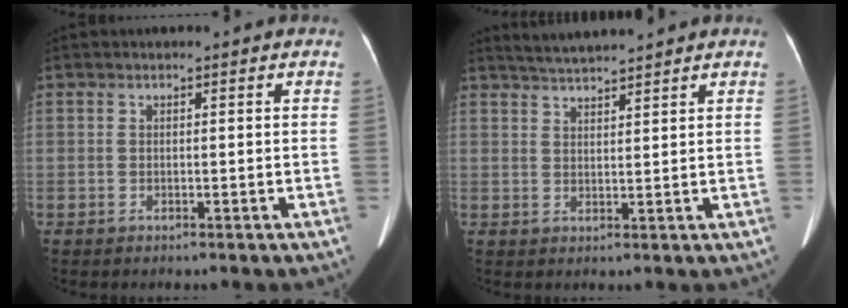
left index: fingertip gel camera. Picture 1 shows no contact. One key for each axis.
{"total": 4.7, "fx": 4.5, "fy": -0.6, "fz": 1.3, "tx": -0.028, "ty": 0.020, "tz": 0.083}